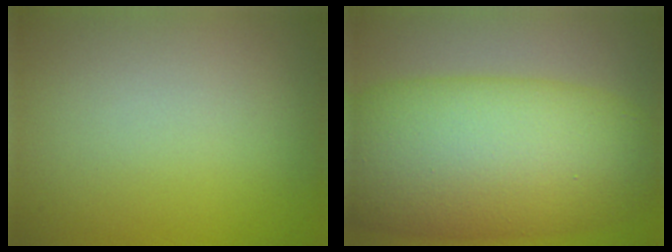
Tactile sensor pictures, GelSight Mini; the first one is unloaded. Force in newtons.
{"total": 13.5, "press": 13.5, "slide": 0.3}